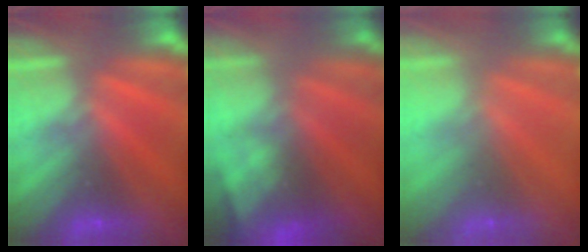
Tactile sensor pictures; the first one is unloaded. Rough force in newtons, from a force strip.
{"total": 8.5}
{"total": 7.4}